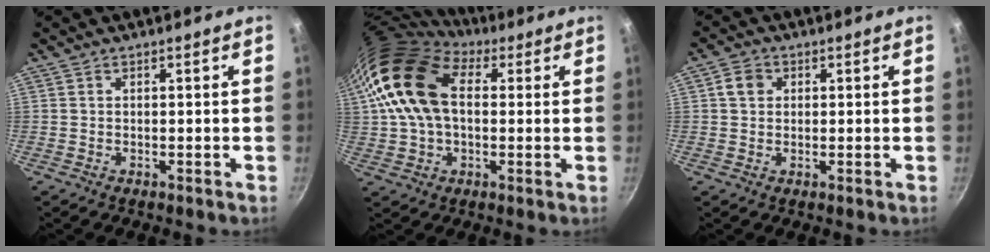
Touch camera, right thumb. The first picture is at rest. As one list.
[{"total": 17.6, "force": [3.6, 11.8, 12.5], "torque": [-0.231, 0.021, 0.052]}, {"total": 3.6, "force": [0.9, 3.0, 1.7], "torque": [-0.016, 0.006, 0.012]}]